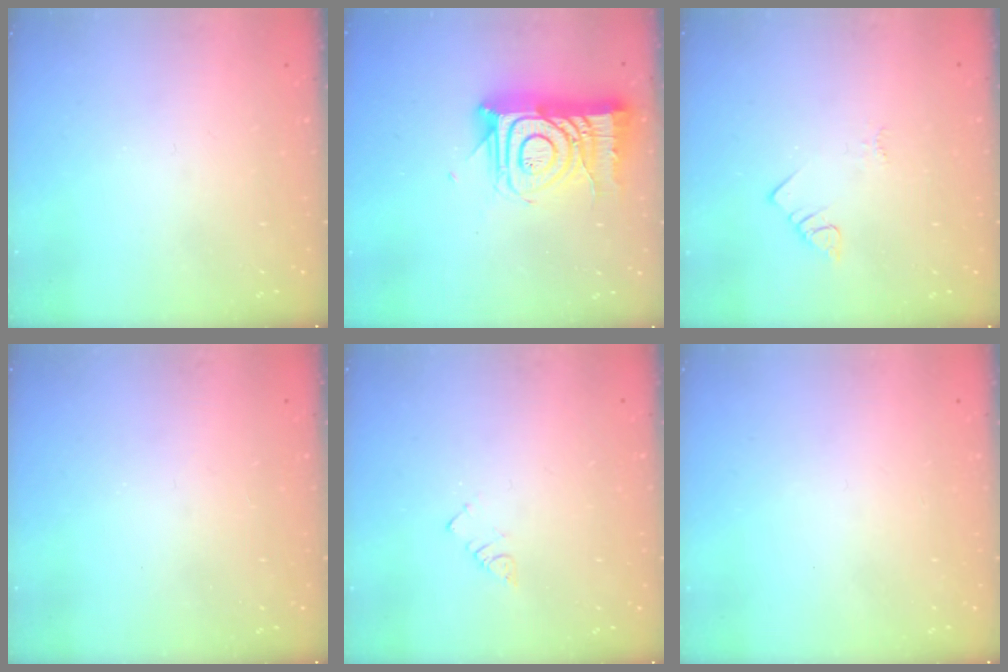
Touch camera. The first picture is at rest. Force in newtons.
{"total": 16.7, "press": 16.6, "slide": 1.4}
{"total": 2.0, "press": 2.0, "slide": 0.4}
{"total": 3.4, "press": 3.3, "slide": 0.5}
{"total": 2.3, "press": 2.3, "slide": 0.4}
{"total": 1.5, "press": 1.5, "slide": 0.1}